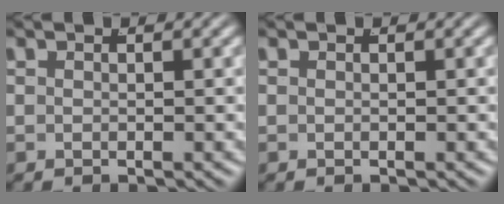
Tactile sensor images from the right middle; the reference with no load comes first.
{"total": 0.0}